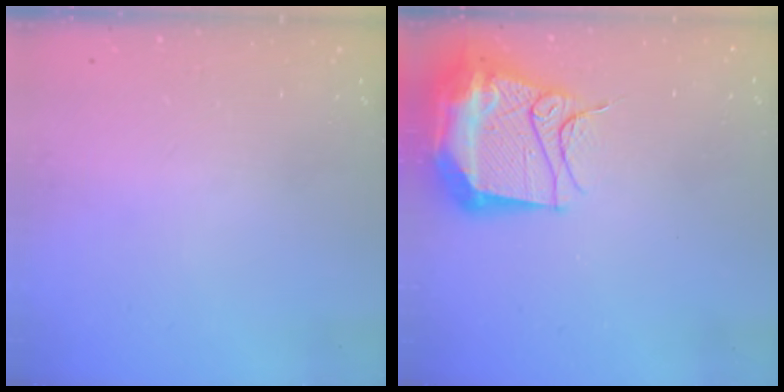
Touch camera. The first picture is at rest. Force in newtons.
{"total": 17.7, "press": 17.4, "slide": 3.4}